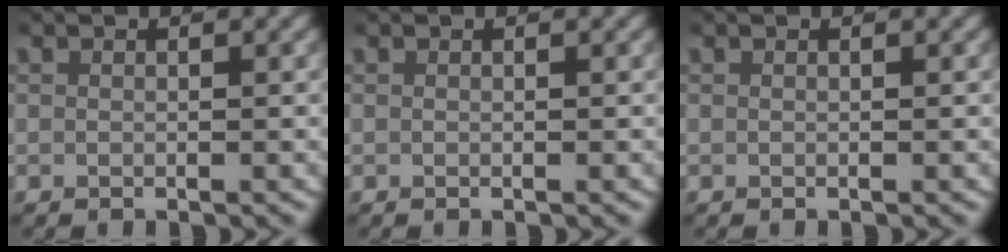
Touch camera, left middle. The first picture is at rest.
{"total": 0.0}
{"total": 0.0}